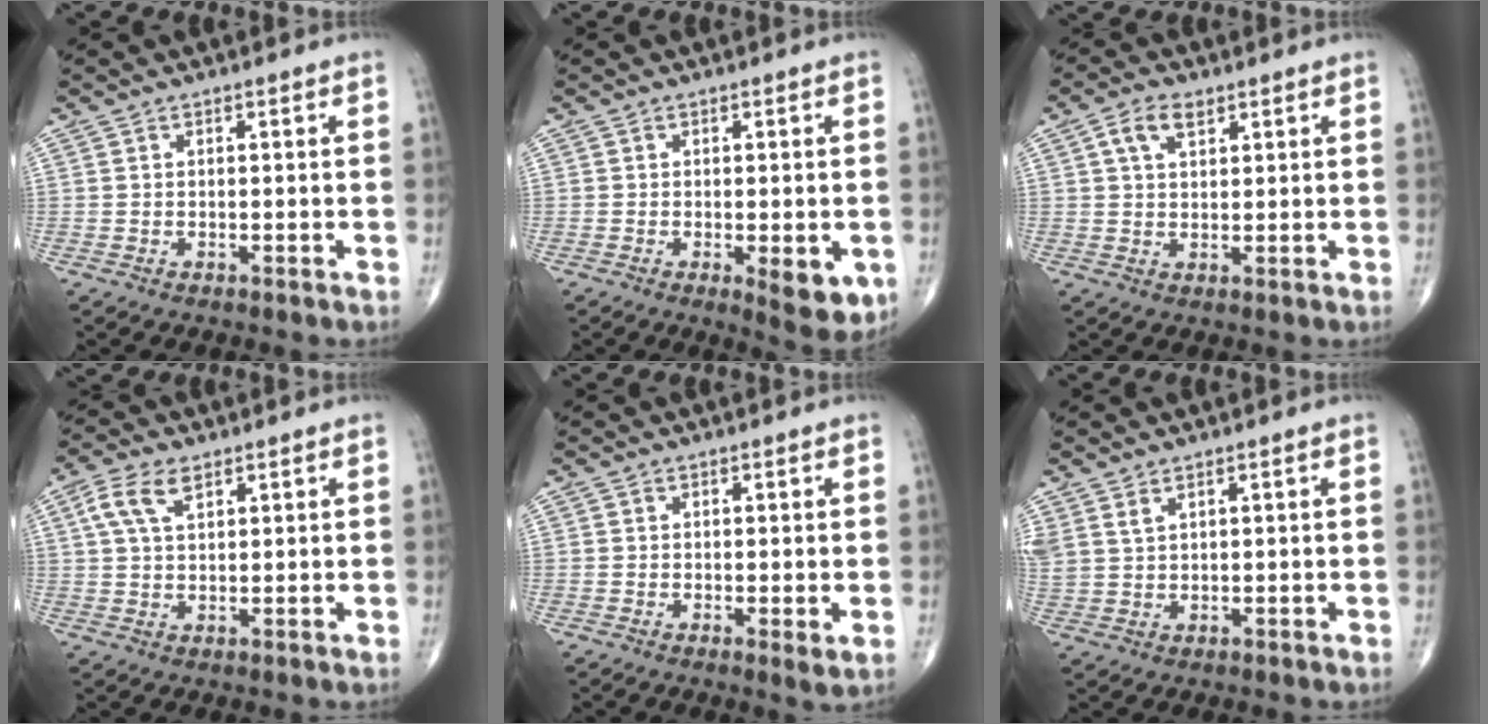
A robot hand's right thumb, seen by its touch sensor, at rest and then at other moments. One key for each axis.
{"total": 7.3, "fx": -2.2, "fy": 2.7, "fz": 6.4, "tx": -0.068, "ty": -0.012, "tz": -0.024}
{"total": 4.8, "fx": 2.3, "fy": 2.7, "fz": 3.2, "tx": -0.051, "ty": 0.001, "tz": 0.043}
{"total": 6.1, "fx": 2.8, "fy": 3.2, "fz": 4.4, "tx": -0.089, "ty": 0.006, "tz": 0.055}
{"total": 2.0, "fx": -0.1, "fy": 0.5, "fz": 1.9, "tx": -0.029, "ty": -0.008, "tz": -0.005}
{"total": 3.0, "fx": 2.1, "fy": 1.3, "fz": 1.8, "tx": -0.042, "ty": -0.002, "tz": 0.054}